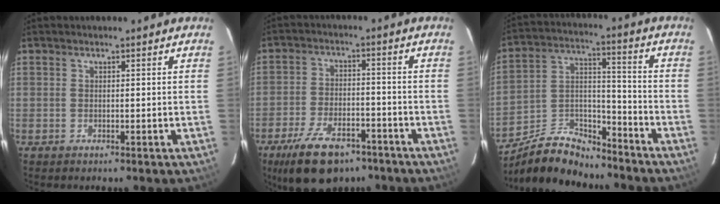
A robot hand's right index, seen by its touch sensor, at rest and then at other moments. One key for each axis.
{"total": 14.5, "fx": -9.7, "fy": 6.9, "fz": 8.1, "tx": -0.176, "ty": -0.008, "tz": -0.157}
{"total": 13.5, "fx": -10.6, "fy": 5.8, "fz": 5.8, "tx": -0.125, "ty": 0.032, "tz": -0.181}